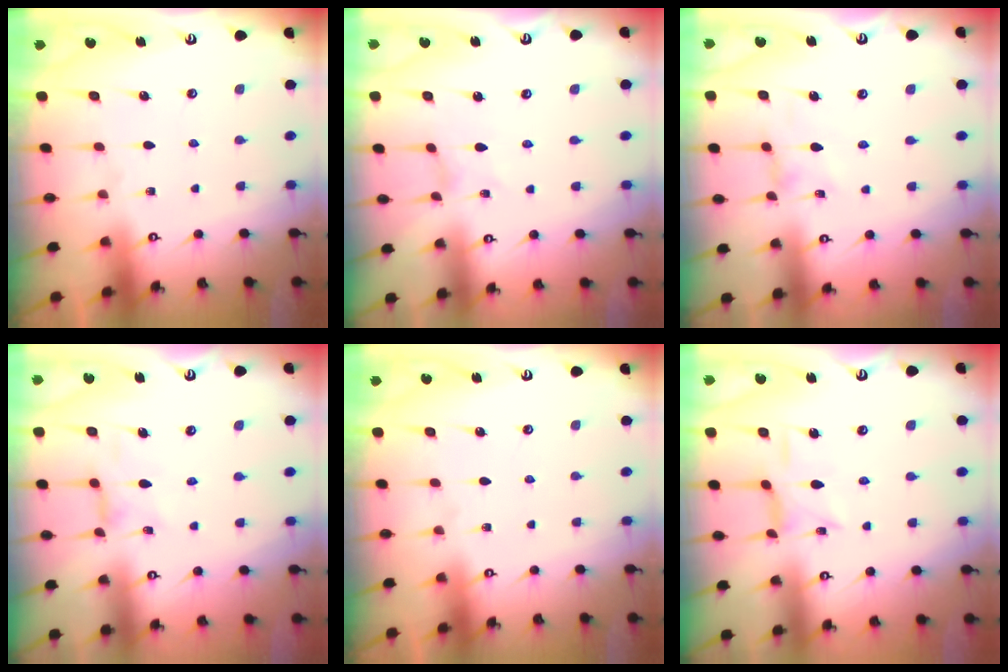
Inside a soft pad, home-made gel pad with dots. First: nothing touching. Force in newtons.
{"total": 0.0}
{"total": 1.2, "press": 1.1, "slide": 0.4}
{"total": 2.9, "press": 2.9, "slide": 0.4}
{"total": 0.0}
{"total": 4.9, "press": 4.9, "slide": 0.3}